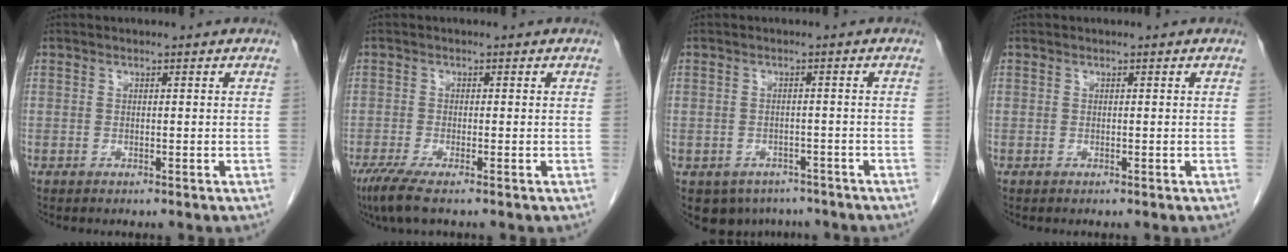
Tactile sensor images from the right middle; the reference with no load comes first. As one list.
[{"total": 4.0, "force": [-2.7, 0.2, 3.0], "torque": [-0.062, -0.015, -0.053]}, {"total": 6.1, "force": [-4.4, 4.1, 1.0], "torque": [-0.012, 0.005, -0.058]}, {"total": 0.0}]